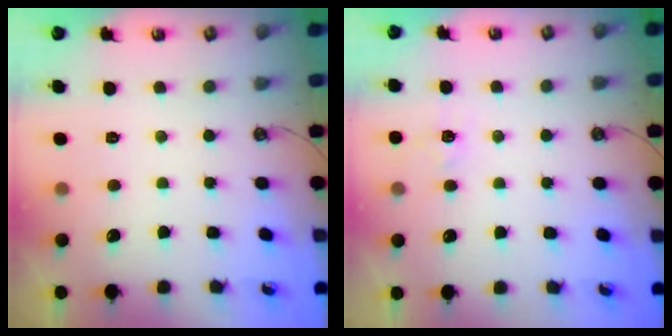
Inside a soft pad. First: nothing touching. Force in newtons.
{"total": 5.4, "press": 5.4, "slide": 0.7}